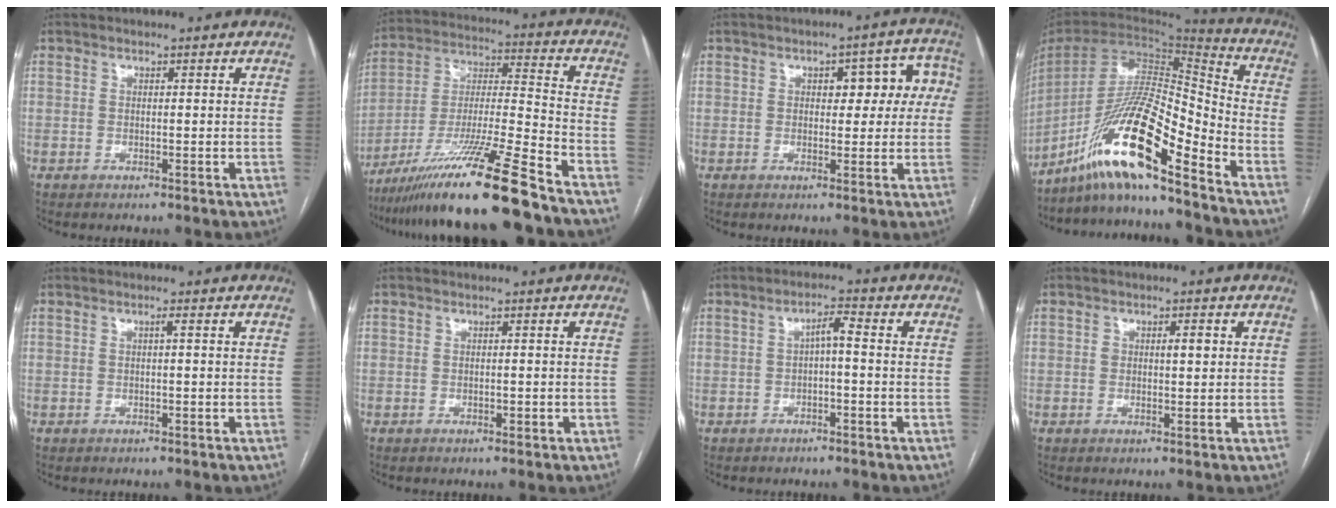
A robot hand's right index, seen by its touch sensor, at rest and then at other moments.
{"total": 19.9, "force": [-15.1, -1.2, 12.9], "torque": [-0.246, -0.025, -0.271]}
{"total": 7.4, "force": [1.3, 3.7, 6.2], "torque": [-0.055, 0.038, 0.016]}
{"total": 18.2, "force": [-12.7, 1.3, 12.9], "torque": [-0.257, -0.003, -0.234]}
{"total": 0.6, "force": [0.1, -0.1, 0.6], "torque": [-0.009, 0.001, 0.003]}
{"total": 0.5, "force": [-0.2, 0.4, 0.3], "torque": [-0.002, 0.002, -0.002]}
{"total": 2.9, "force": [-0.2, 0.5, 2.8], "torque": [-0.048, 0.014, -0.003]}
{"total": 2.4, "force": [0.5, 1.0, 2.1], "torque": [-0.037, 0.006, 0.009]}